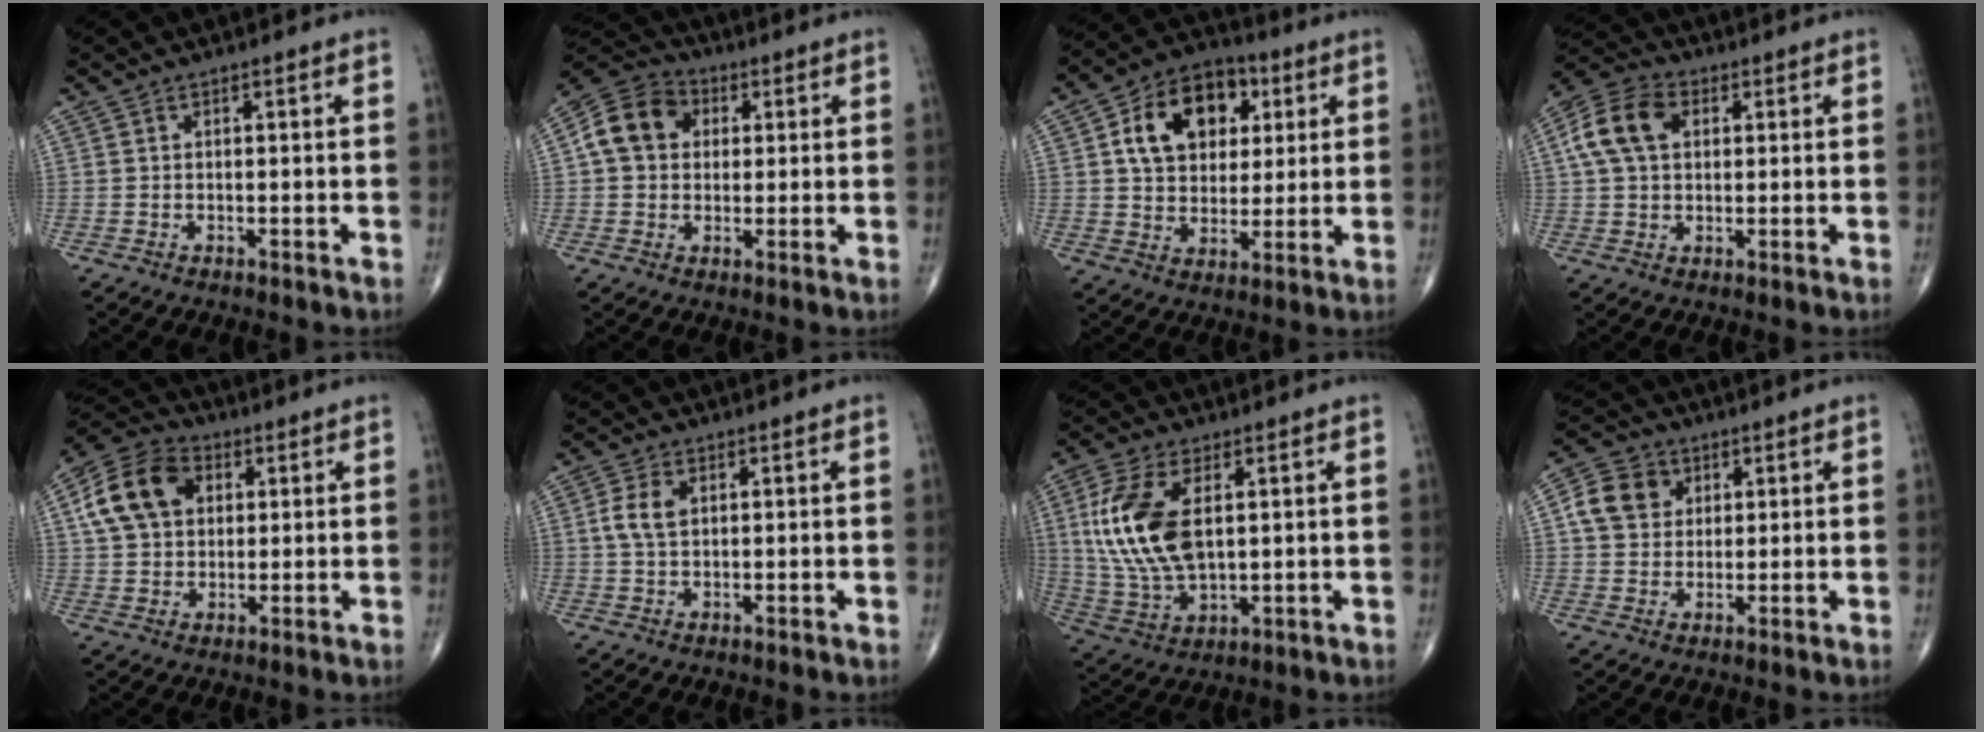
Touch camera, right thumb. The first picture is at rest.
{"total": 10.6, "force": [2.0, 8.6, 5.8], "torque": [-0.091, 0.018, 0.022]}
{"total": 15.4, "force": [4.8, 10.8, 9.9], "torque": [-0.127, 0.001, 0.075]}
{"total": 10.5, "force": [2.7, 7.1, 7.2], "torque": [-0.136, 0.020, 0.041]}
{"total": 13.4, "force": [3.7, 9.7, 8.5], "torque": [-0.141, 0.011, 0.058]}
{"total": 4.7, "force": [1.0, 2.8, 3.6], "torque": [-0.078, 0.004, 0.018]}
{"total": 16.1, "force": [3.1, 8.7, 13.2], "torque": [-0.275, -0.009, 0.068]}
{"total": 8.2, "force": [2.3, 7.0, 3.8], "torque": [-0.051, 0.001, 0.034]}